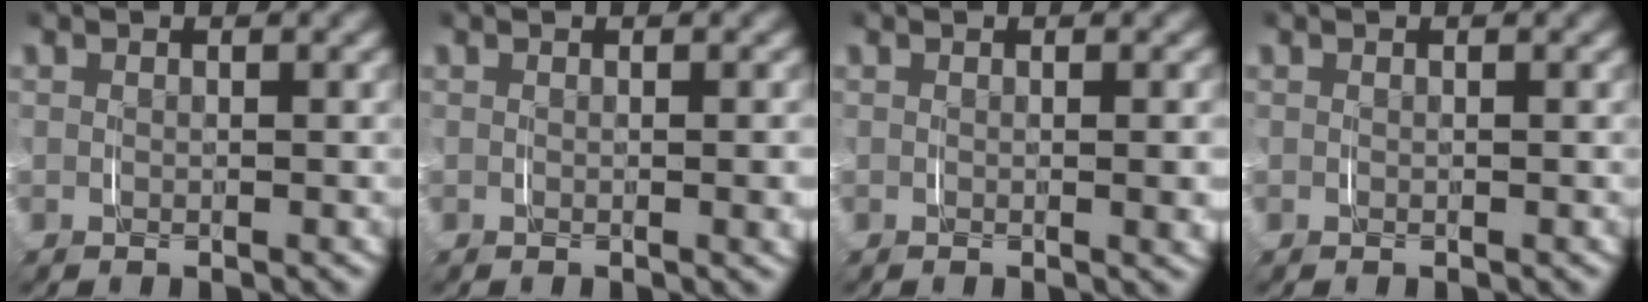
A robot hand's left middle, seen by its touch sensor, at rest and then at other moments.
{"total": 0.8, "force": [0.0, -0.3, 0.7], "torque": [-0.008, 0.000, 0.000]}
{"total": 1.1, "force": [0.1, -0.3, 1.0], "torque": [-0.013, -0.001, 0.001]}
{"total": 0.0}